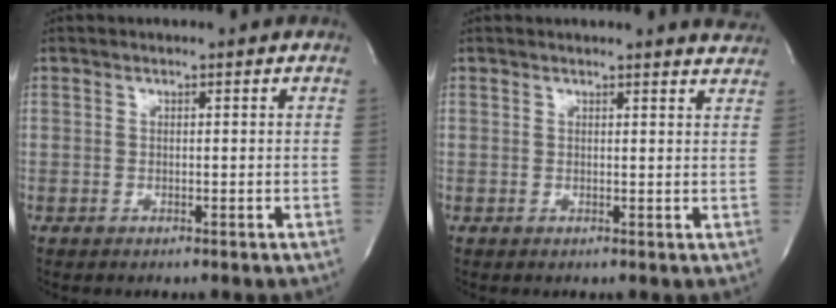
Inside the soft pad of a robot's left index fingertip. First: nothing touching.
{"total": 4.6, "force": [4.5, 0.3, 0.7], "torque": [-0.010, -0.021, 0.024]}